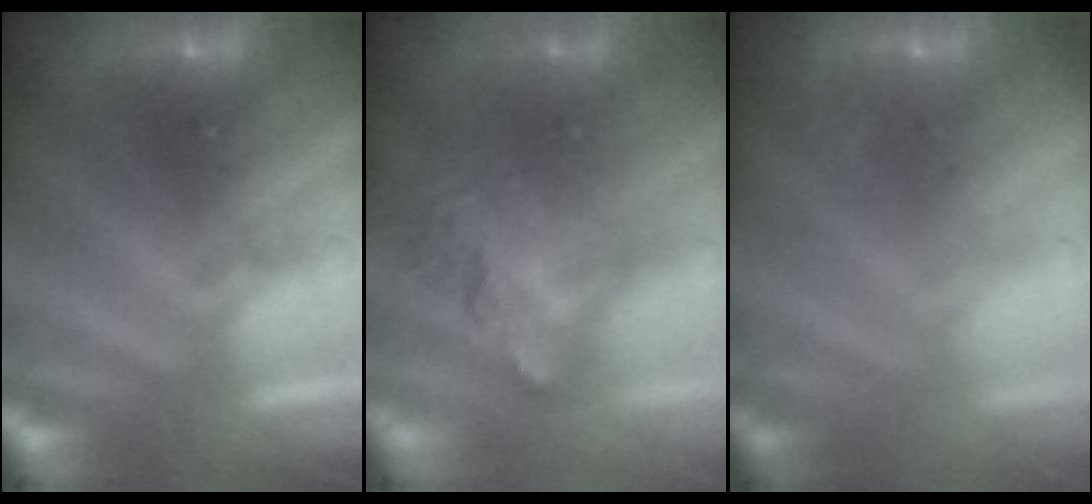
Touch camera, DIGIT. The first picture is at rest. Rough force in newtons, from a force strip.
{"total": 3.9}
{"total": 2.4}